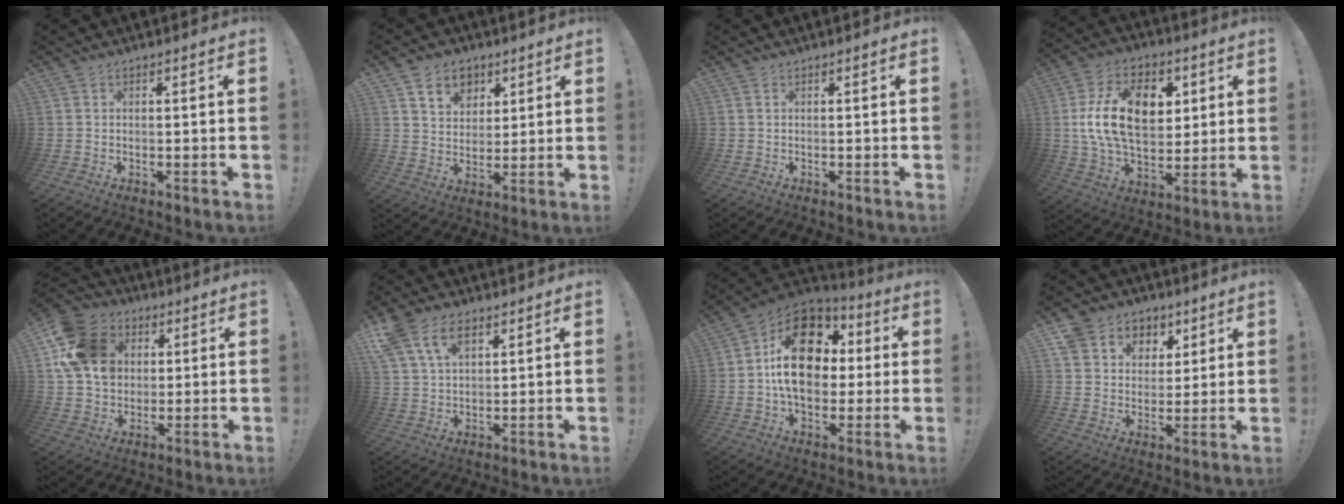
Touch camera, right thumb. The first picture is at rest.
{"total": 9.4, "force": [5.2, 7.3, 3.1], "torque": [-0.034, -0.027, 0.098]}
{"total": 0.0}
{"total": 20.3, "force": [4.4, 13.9, 14.1], "torque": [-0.224, -0.007, 0.078]}
{"total": 17.0, "force": [4.2, 14.0, 8.8], "torque": [-0.152, -0.007, 0.085]}
{"total": 11.6, "force": [6.1, 7.4, 6.5], "torque": [-0.114, -0.008, 0.119]}
{"total": 19.7, "force": [2.4, 14.5, 13.2], "torque": [-0.202, 0.012, 0.046]}
{"total": 9.6, "force": [4.5, 8.3, 1.8], "torque": [-0.033, -0.023, 0.093]}